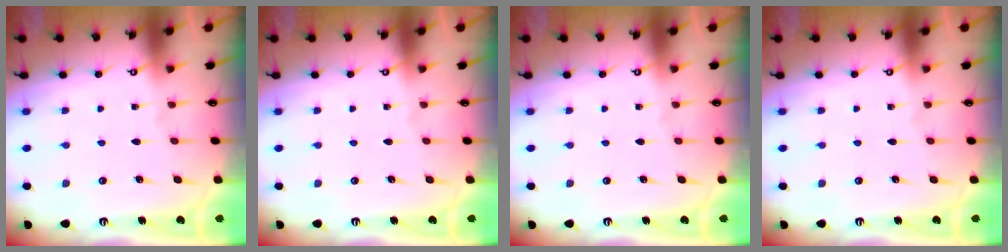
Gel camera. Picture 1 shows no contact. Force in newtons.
{"total": 0.0}
{"total": 0.0}
{"total": 0.0}